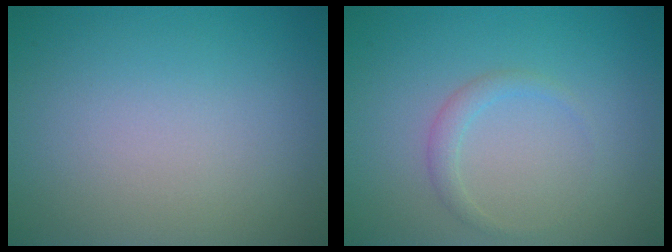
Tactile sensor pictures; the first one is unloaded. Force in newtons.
{"total": 1.2, "press": 1.2, "slide": 0.1}